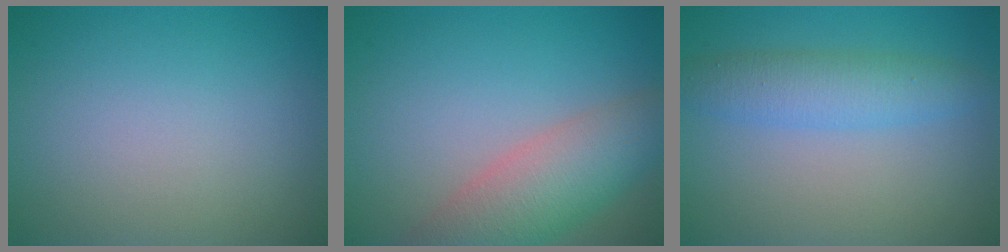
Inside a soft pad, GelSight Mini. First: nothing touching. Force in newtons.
{"total": 6.2, "press": 6.2, "slide": 0.4}
{"total": 3.7, "press": 3.7, "slide": 0.1}